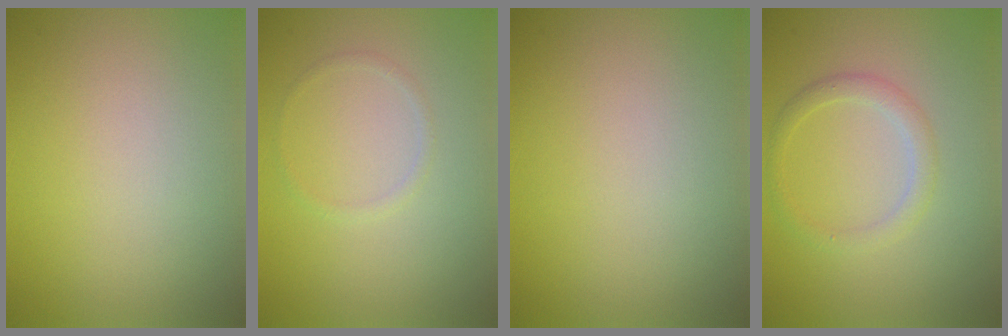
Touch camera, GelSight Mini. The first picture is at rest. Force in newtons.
{"total": 0.7, "press": 0.7, "slide": 0.1}
{"total": 0.0}
{"total": 1.9, "press": 1.8, "slide": 0.1}